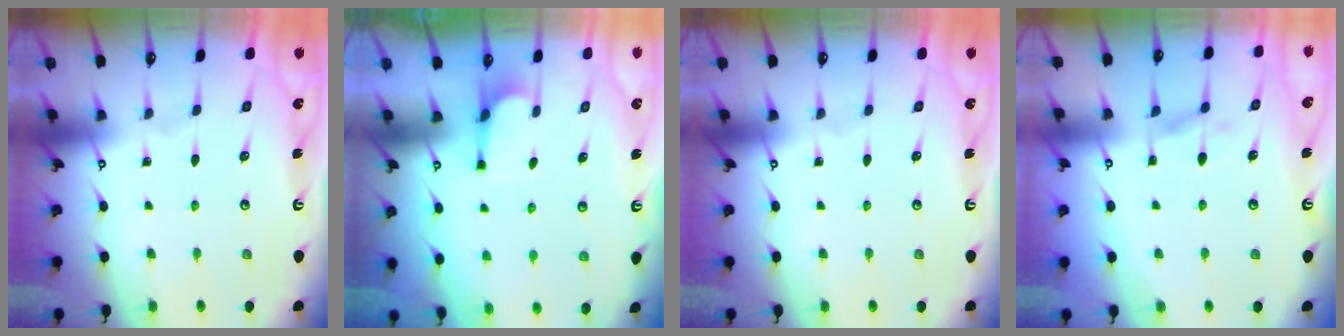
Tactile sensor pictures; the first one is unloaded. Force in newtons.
{"total": 2.0, "press": 1.7, "slide": 1.1}
{"total": 0.0}
{"total": 1.3, "press": 0.1, "slide": 1.3}